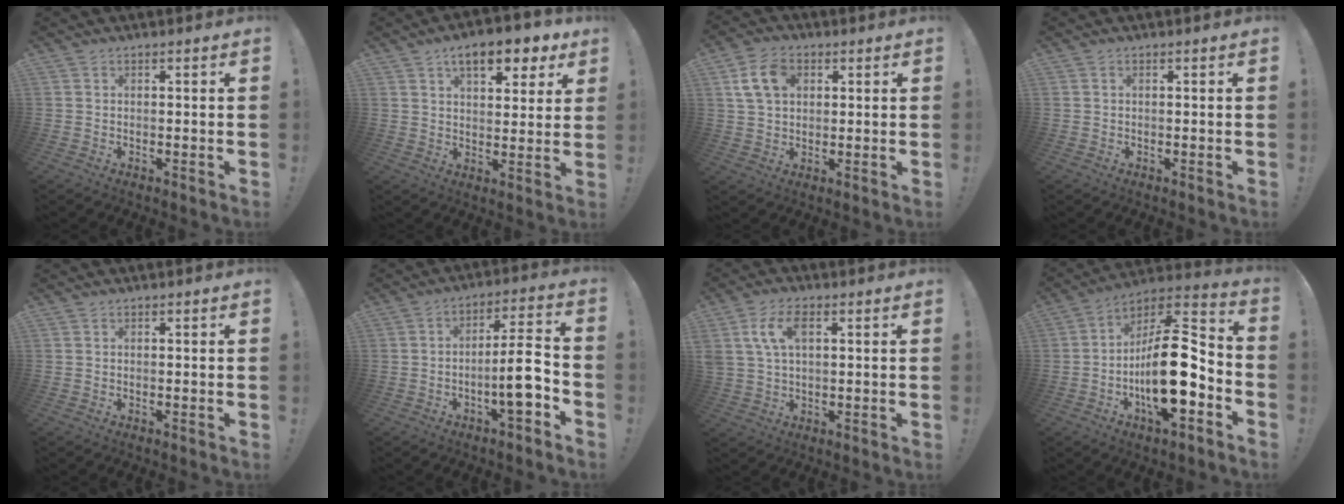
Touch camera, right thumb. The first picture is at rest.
{"total": 11.2, "force": [6.4, 4.8, 7.8], "torque": [-0.104, -0.033, 0.107]}
{"total": 9.9, "force": [3.3, 6.8, 6.3], "torque": [-0.117, 0.008, 0.066]}
{"total": 0.0}
{"total": 0.0}
{"total": 11.6, "force": [-4.2, 3.2, 10.3], "torque": [-0.143, 0.022, -0.072]}
{"total": 8.7, "force": [2.8, 5.1, 6.5], "torque": [-0.139, 0.003, 0.050]}
{"total": 20.7, "force": [-5.1, 8.5, 18.2], "torque": [-0.313, 0.027, -0.081]}